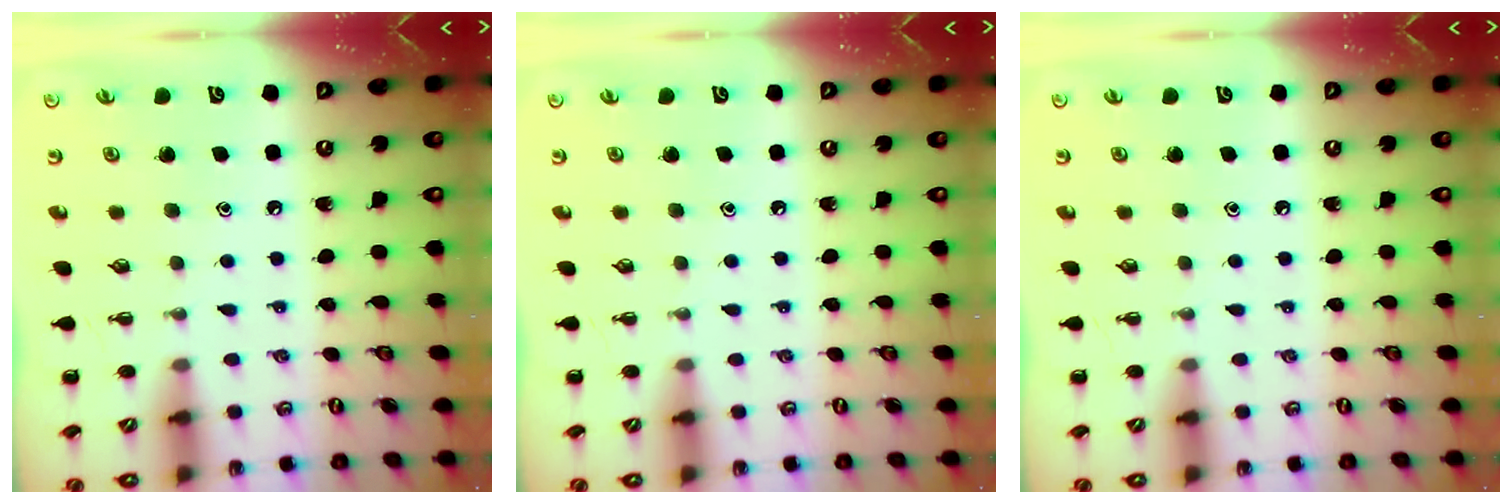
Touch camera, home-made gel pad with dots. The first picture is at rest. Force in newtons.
{"total": 0.0}
{"total": 0.0}